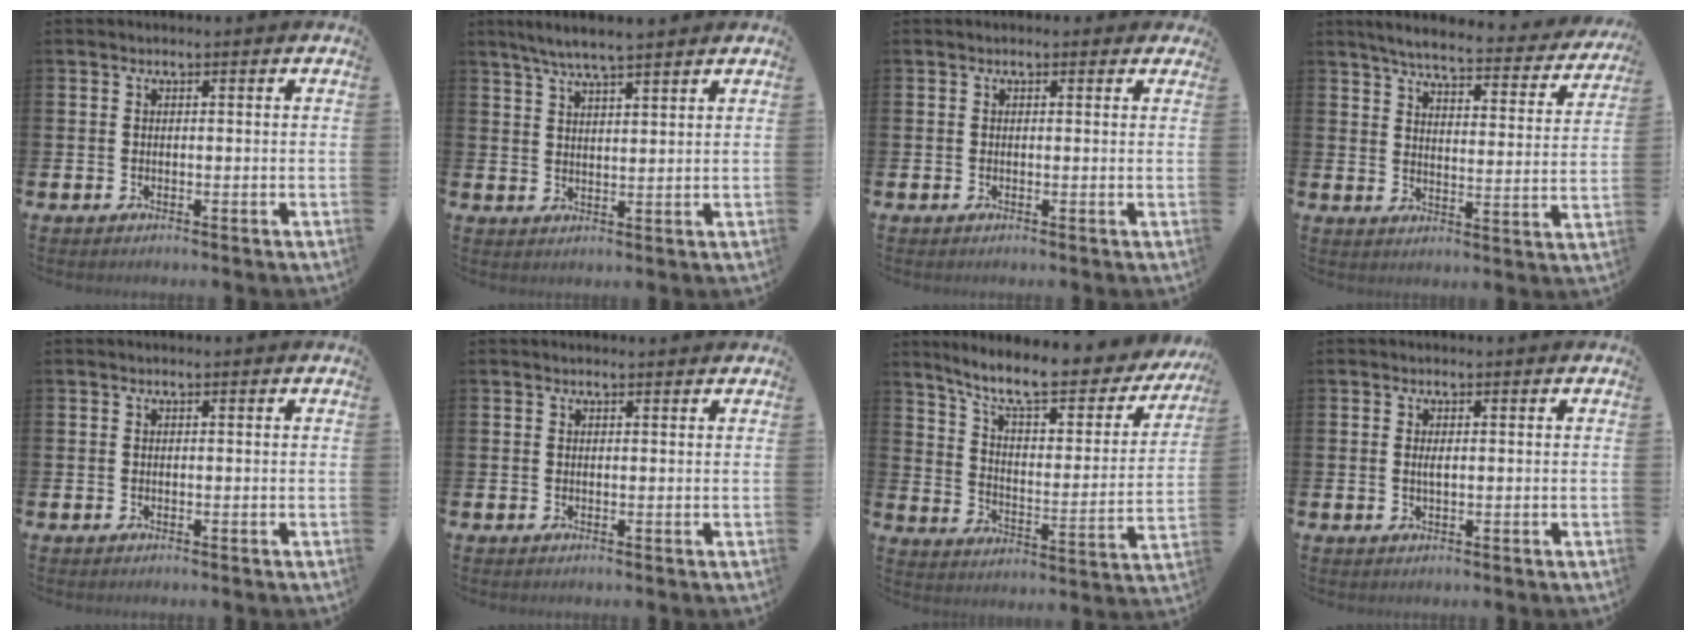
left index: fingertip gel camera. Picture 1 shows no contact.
{"total": 5.4, "force": [4.9, 0.2, 2.2], "torque": [-0.047, -0.014, 0.086]}
{"total": 0.6, "force": [0.3, 0.5, 0.2], "torque": [0.002, 0.005, 0.003]}
{"total": 5.4, "force": [5.0, 0.7, 2.0], "torque": [-0.052, -0.038, 0.078]}
{"total": 0.0}
{"total": 0.6, "force": [0.6, 0.1, 0.1], "torque": [0.011, -0.004, 0.008]}
{"total": 9.5, "force": [7.9, 2.2, 4.8], "torque": [-0.110, -0.054, 0.128]}
{"total": 1.1, "force": [0.2, 0.3, 1.1], "torque": [-0.026, 0.003, 0.004]}